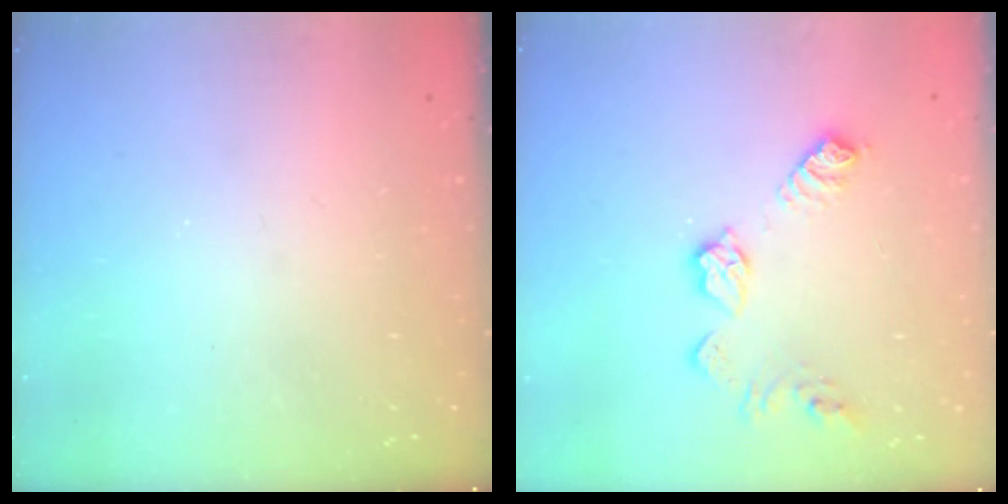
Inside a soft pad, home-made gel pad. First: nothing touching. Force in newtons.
{"total": 10.7, "press": 10.7, "slide": 0.4}